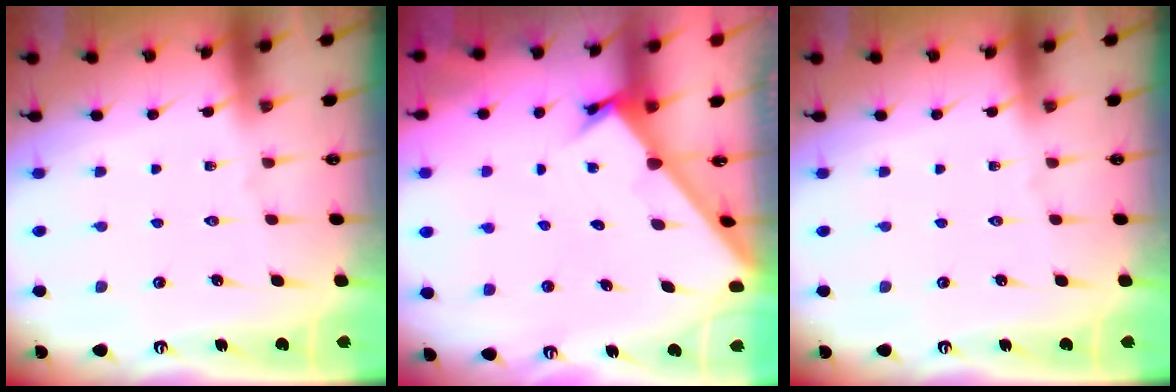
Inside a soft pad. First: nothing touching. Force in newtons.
{"total": 1.9, "press": 1.9, "slide": 0.2}
{"total": 0.0}